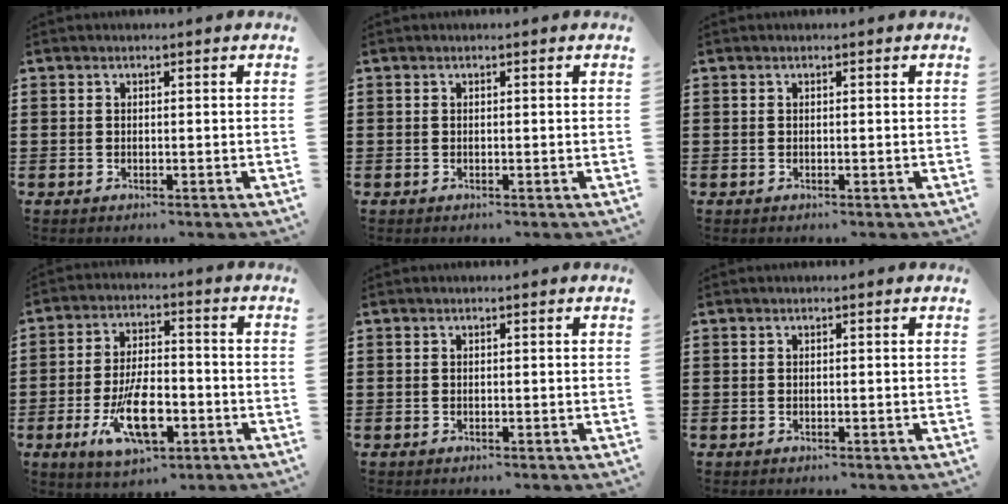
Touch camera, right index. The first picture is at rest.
{"total": 0.0}
{"total": 0.0}
{"total": 11.1, "force": [-4.2, 5.0, 9.0], "torque": [-0.163, -0.009, -0.071]}
{"total": 0.0}
{"total": 0.0}